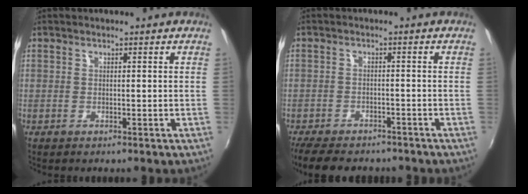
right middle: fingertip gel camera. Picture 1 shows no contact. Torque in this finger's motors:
{"motor_torque": [1.13, -0.96, 0.11, 0.05]}